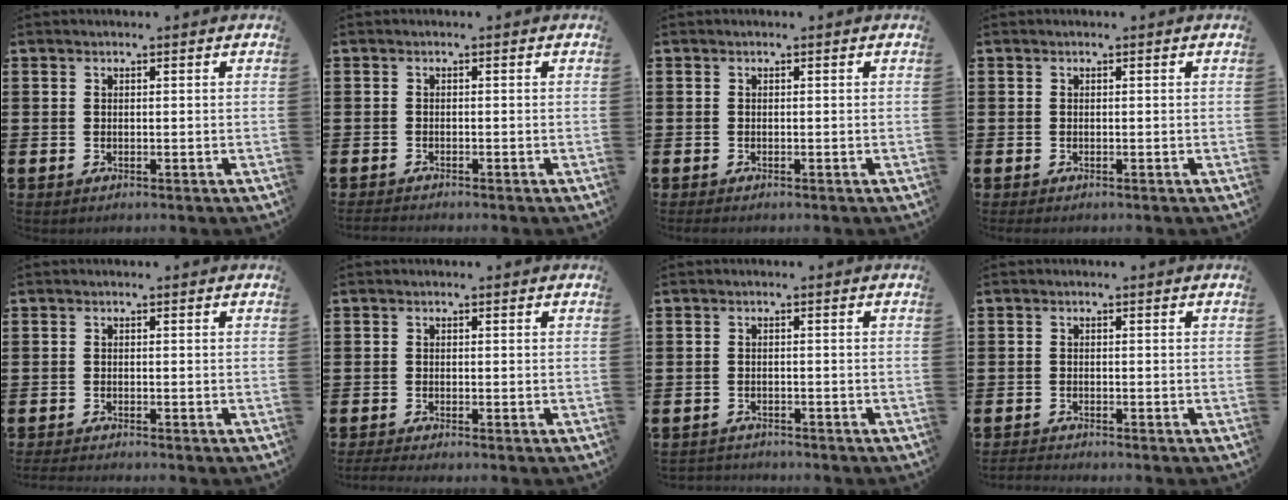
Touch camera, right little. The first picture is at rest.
{"total": 0.7, "force": [-0.7, 0.0, 0.2], "torque": [-0.004, -0.002, -0.015]}
{"total": 0.0}
{"total": 0.0}
{"total": 0.8, "force": [-0.8, -0.1, 0.3], "torque": [-0.004, -0.001, -0.016]}
{"total": 0.8, "force": [-0.5, 0.0, 0.6], "torque": [-0.009, -0.001, -0.010]}
{"total": 1.1, "force": [-1.1, 0.1, -0.2], "torque": [0.001, 0.004, -0.024]}
{"total": 0.9, "force": [-0.9, 0.0, 0.1], "torque": [-0.002, 0.000, -0.017]}